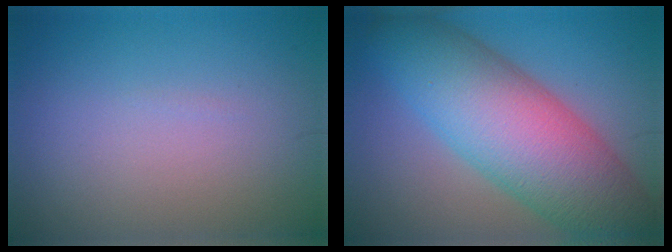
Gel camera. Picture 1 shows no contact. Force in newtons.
{"total": 12.2, "press": 12.2, "slide": 0.2}